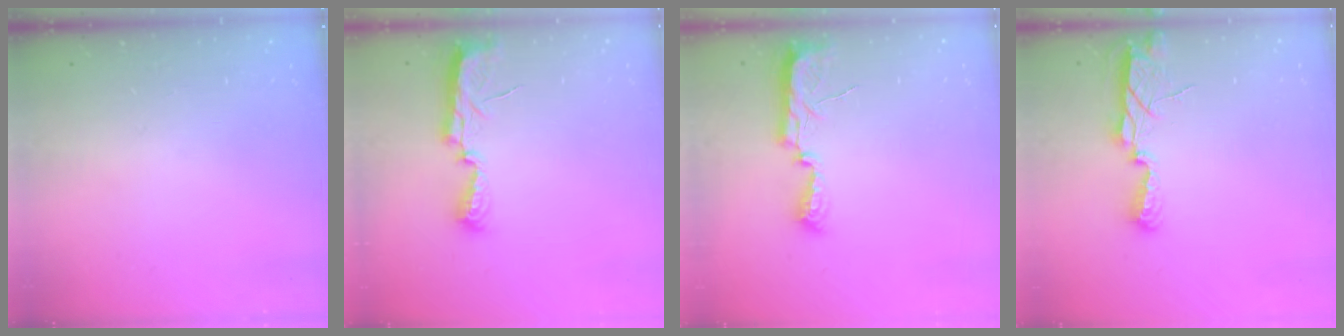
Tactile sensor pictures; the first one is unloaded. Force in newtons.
{"total": 7.4, "press": 7.3, "slide": 0.6}
{"total": 8.1, "press": 8.0, "slide": 0.8}
{"total": 7.3, "press": 7.3, "slide": 0.5}